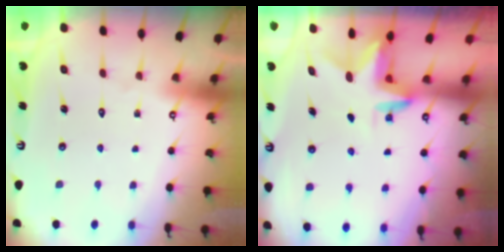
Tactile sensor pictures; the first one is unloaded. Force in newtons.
{"total": 3.0, "press": 3.0, "slide": 0.2}